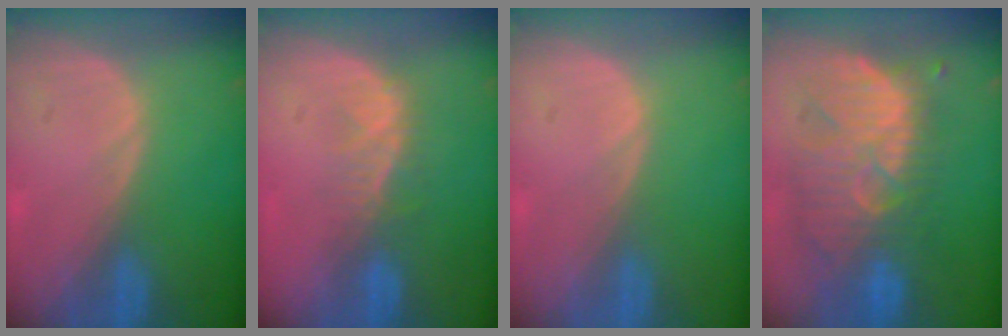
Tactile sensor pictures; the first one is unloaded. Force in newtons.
{"total": 3.7, "press": 3.3, "slide": 1.6}
{"total": 0.0}
{"total": 11.1, "press": 10.6, "slide": 3.2}